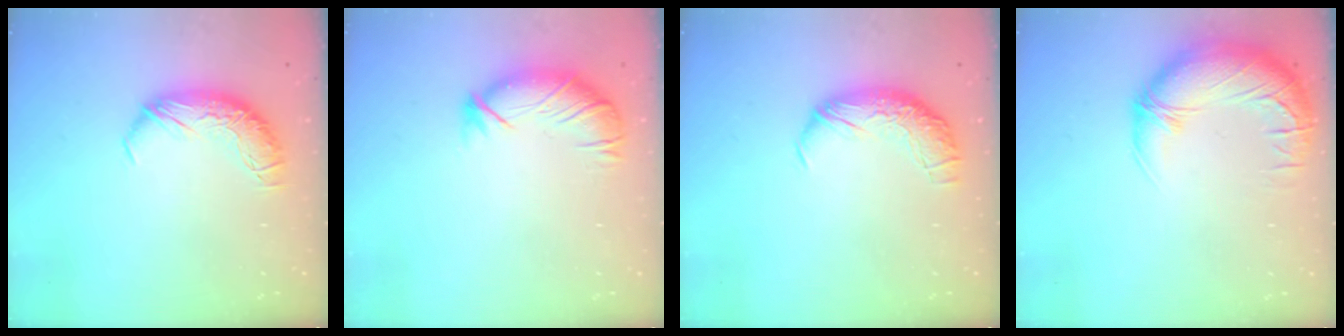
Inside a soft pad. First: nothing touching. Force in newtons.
{"total": 2.8, "press": 2.4, "slide": 1.4}
{"total": 2.4, "press": 0.9, "slide": 2.2}
{"total": 4.0, "press": 2.0, "slide": 3.4}